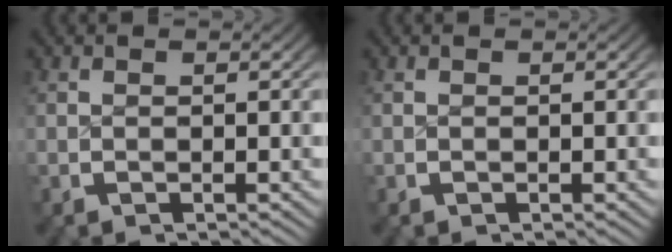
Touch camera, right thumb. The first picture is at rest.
{"total": 0.0}